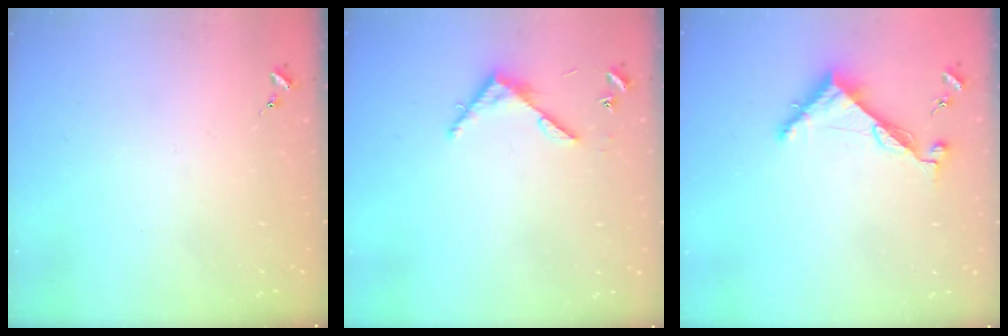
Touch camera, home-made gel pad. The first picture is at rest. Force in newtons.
{"total": 5.0, "press": 5.0, "slide": 0.4}
{"total": 6.8, "press": 6.8, "slide": 0.3}